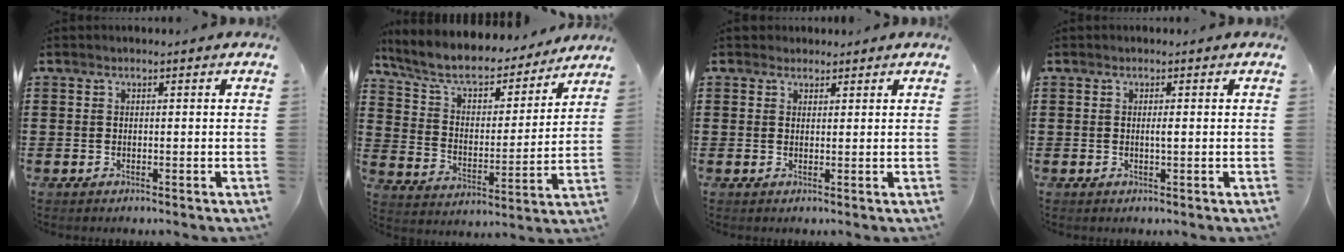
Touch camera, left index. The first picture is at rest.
{"total": 7.6, "force": [6.5, 2.3, 3.2], "torque": [-0.091, -0.040, 0.109]}
{"total": 1.5, "force": [1.3, 0.8, -0.1], "torque": [-0.002, 0.005, 0.027]}
{"total": 1.0, "force": [0.0, 0.1, 1.0], "torque": [-0.020, -0.004, 0.001]}